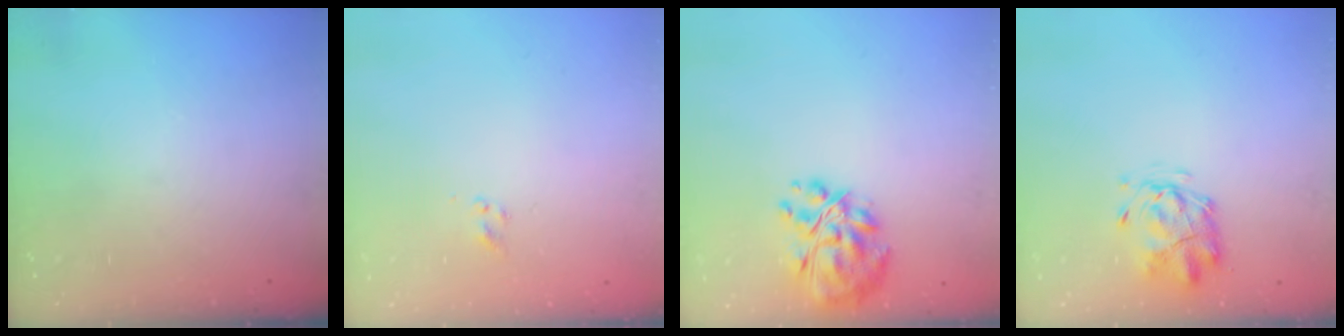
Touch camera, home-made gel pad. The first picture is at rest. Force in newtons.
{"total": 1.9, "press": 1.7, "slide": 0.9}
{"total": 14.0, "press": 13.1, "slide": 4.9}
{"total": 2.3, "press": 2.2, "slide": 0.6}